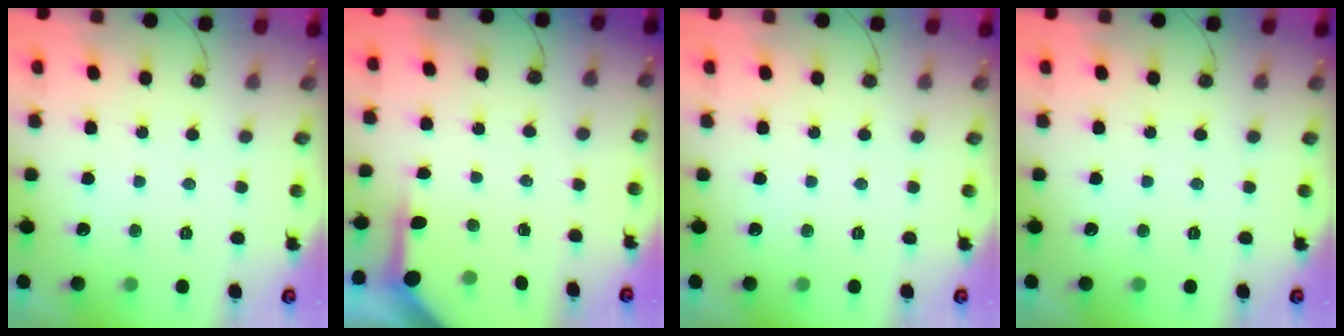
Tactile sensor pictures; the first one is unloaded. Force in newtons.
{"total": 3.9, "press": 3.8, "slide": 0.3}
{"total": 0.0}
{"total": 0.0}